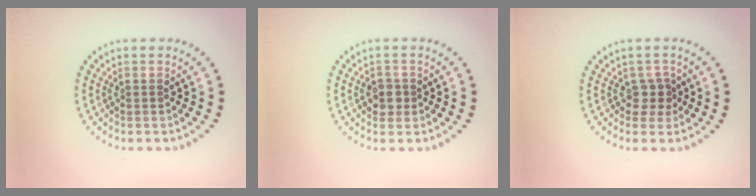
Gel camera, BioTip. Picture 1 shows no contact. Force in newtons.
{"total": 1.7, "press": 1.7, "slide": 0.5}
{"total": 1.7, "press": 1.4, "slide": 0.9}